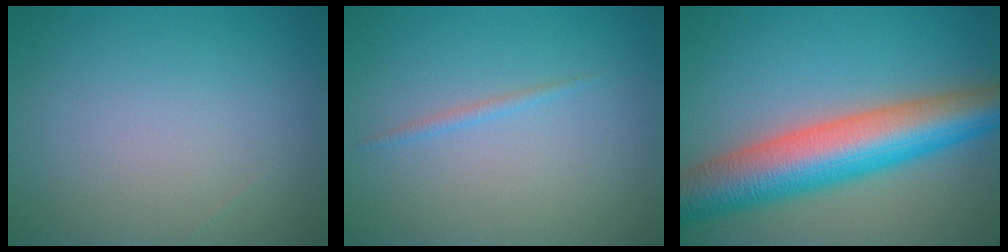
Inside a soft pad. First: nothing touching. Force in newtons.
{"total": 0.8, "press": 0.8, "slide": 0.1}
{"total": 10.7, "press": 10.7, "slide": 0.3}